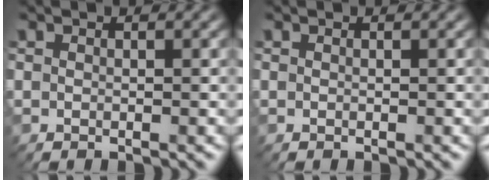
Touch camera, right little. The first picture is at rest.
{"total": 0.0}